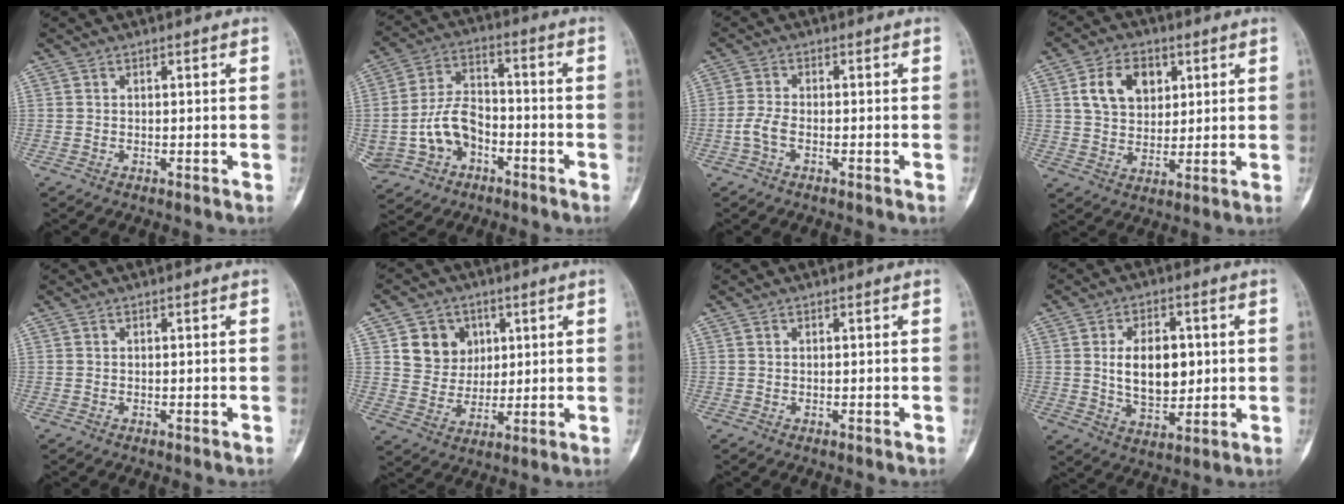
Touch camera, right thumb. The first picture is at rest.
{"total": 12.9, "force": [-3.8, 9.6, 7.9], "torque": [-0.136, 0.039, -0.062]}
{"total": 2.9, "force": [-1.2, 1.3, 2.3], "torque": [-0.055, 0.008, -0.029]}
{"total": 9.9, "force": [3.5, 7.0, 6.1], "torque": [-0.077, -0.008, 0.064]}
{"total": 0.0}
{"total": 9.2, "force": [3.3, 8.1, 2.8], "torque": [-0.009, -0.010, 0.062]}
{"total": 0.0}
{"total": 11.4, "force": [1.3, 7.1, 8.8], "torque": [-0.114, -0.010, 0.029]}